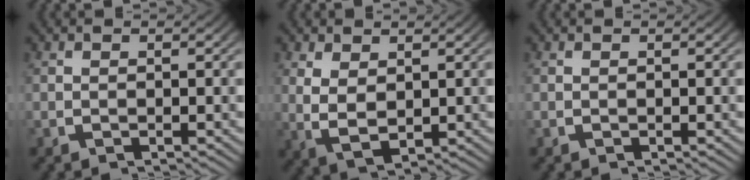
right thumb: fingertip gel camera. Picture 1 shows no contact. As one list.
[{"total": 4.7, "force": [0.2, 3.2, 3.4], "torque": [-0.086, -0.026, 0.025]}, {"total": 0.0}]